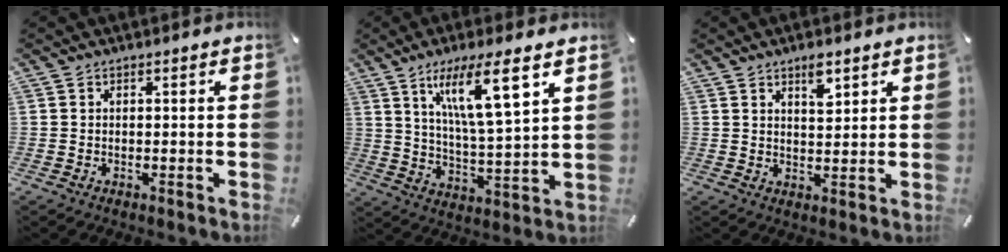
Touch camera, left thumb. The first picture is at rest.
{"total": 14.0, "force": [8.4, 2.6, 10.9], "torque": [-0.200, -0.026, 0.135]}
{"total": 4.9, "force": [3.3, 2.1, 3.0], "torque": [-0.034, -0.018, 0.052]}